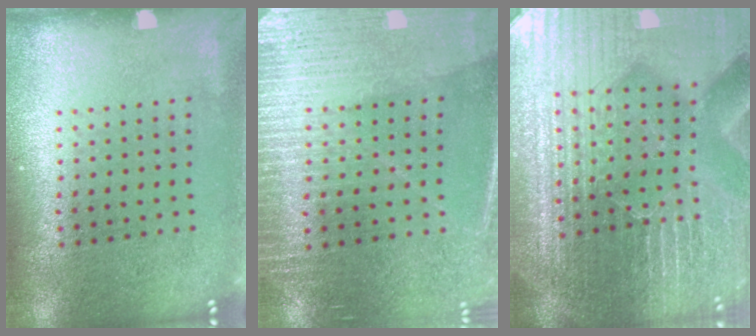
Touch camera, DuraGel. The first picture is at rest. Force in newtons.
{"total": 3.3, "press": 3.0, "slide": 1.2}
{"total": 6.3, "press": 5.6, "slide": 2.8}